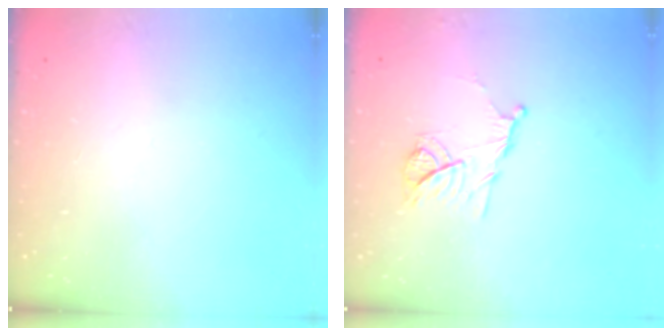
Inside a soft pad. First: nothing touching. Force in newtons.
{"total": 10.0, "press": 10.0, "slide": 1.0}